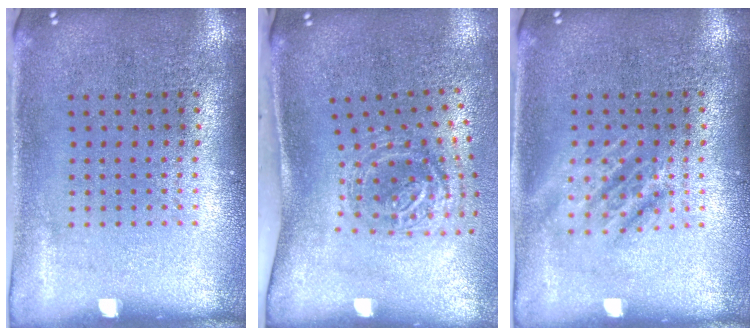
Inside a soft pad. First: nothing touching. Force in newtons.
{"total": 1.7, "press": 1.2, "slide": 1.2}
{"total": 1.1, "press": 1.1, "slide": 0.2}